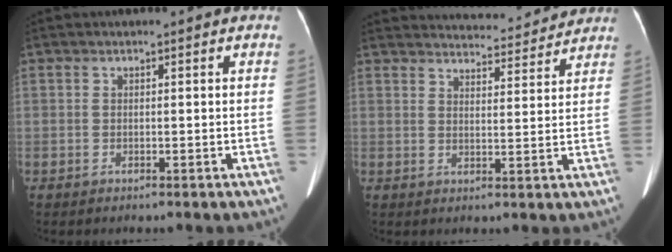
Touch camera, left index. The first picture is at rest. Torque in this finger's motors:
{"motor_torque": [0.34, -0.75, 0.06, 0.01]}